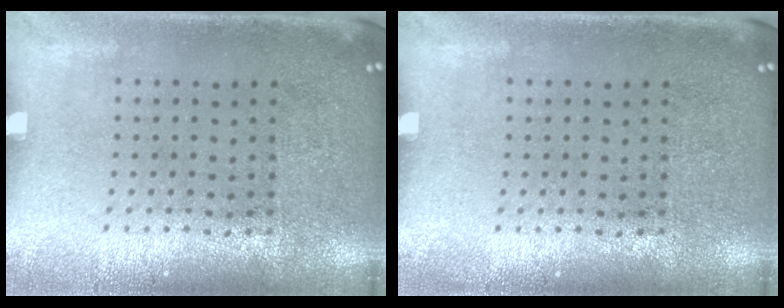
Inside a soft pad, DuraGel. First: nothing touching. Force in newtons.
{"total": 0.0}